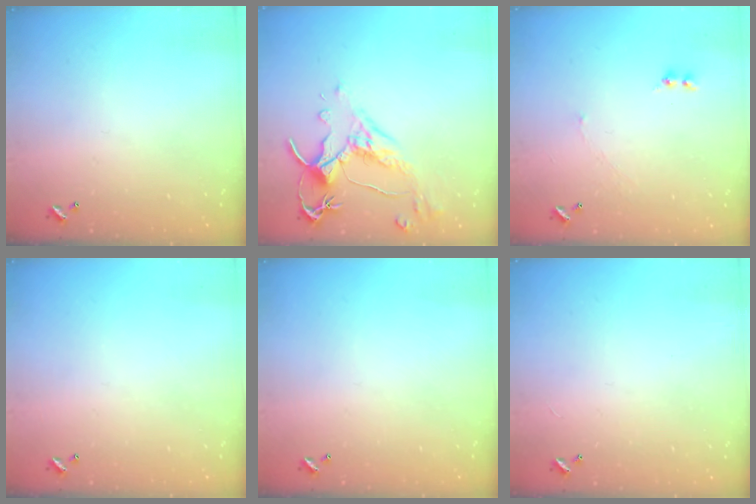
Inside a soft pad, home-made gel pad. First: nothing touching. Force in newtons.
{"total": 2.5, "press": 2.1, "slide": 1.2}
{"total": 2.6, "press": 2.6, "slide": 0.6}
{"total": 0.0}
{"total": 0.0}
{"total": 2.8, "press": 2.8, "slide": 0.3}